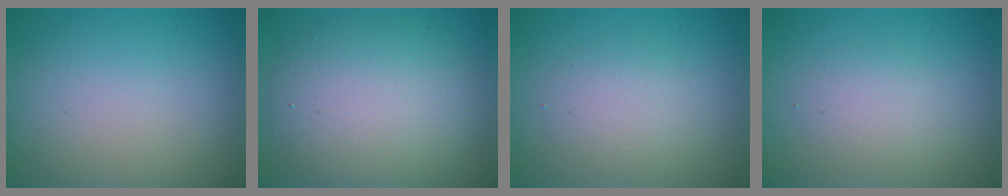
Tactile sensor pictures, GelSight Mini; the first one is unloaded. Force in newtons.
{"total": 8.4, "press": 8.4, "slide": 0.7}
{"total": 2.6, "press": 2.6, "slide": 0.2}
{"total": 2.2, "press": 2.1, "slide": 0.2}